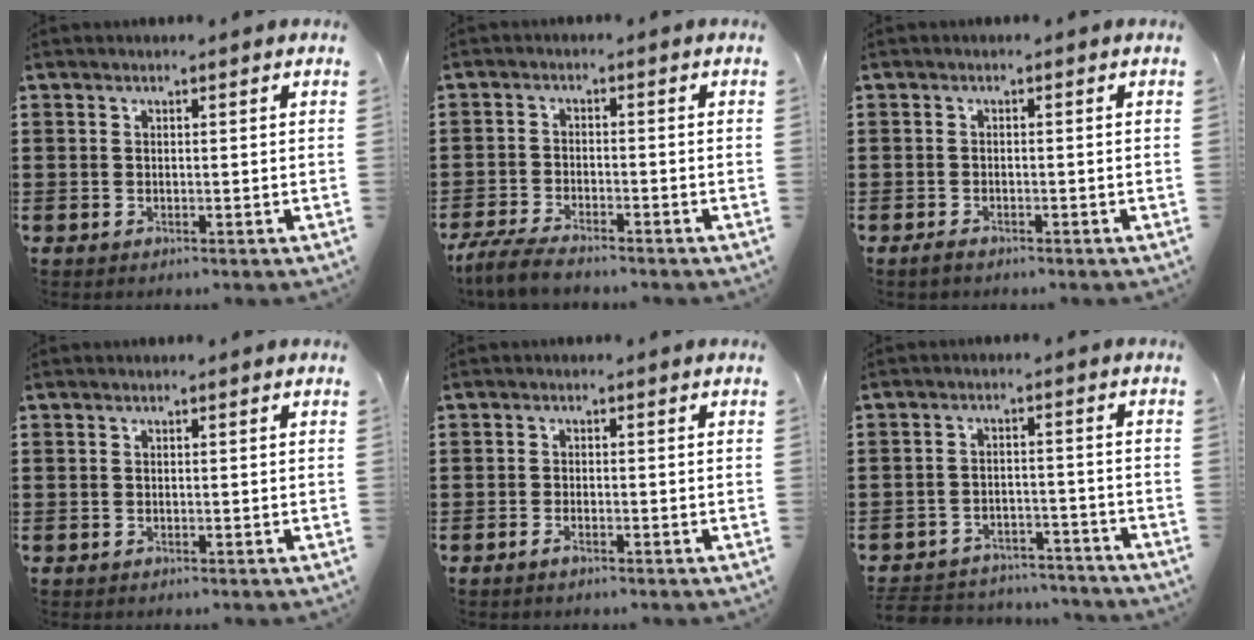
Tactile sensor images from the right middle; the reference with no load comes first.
{"total": 4.2, "force": [-3.9, 0.4, 1.6], "torque": [-0.048, -0.009, -0.081]}
{"total": 1.0, "force": [-0.7, 0.5, 0.5], "torque": [-0.011, -0.002, -0.014]}
{"total": 0.0}
{"total": 1.3, "force": [-0.9, 0.2, 0.9], "torque": [-0.025, -0.006, -0.019]}
{"total": 4.3, "force": [-4.2, 0.7, 0.2], "torque": [-0.006, 0.008, -0.089]}